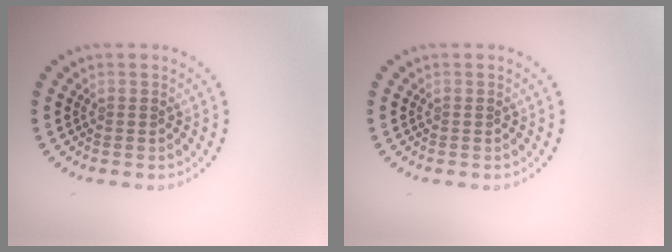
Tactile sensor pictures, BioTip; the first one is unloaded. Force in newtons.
{"total": 0.0}